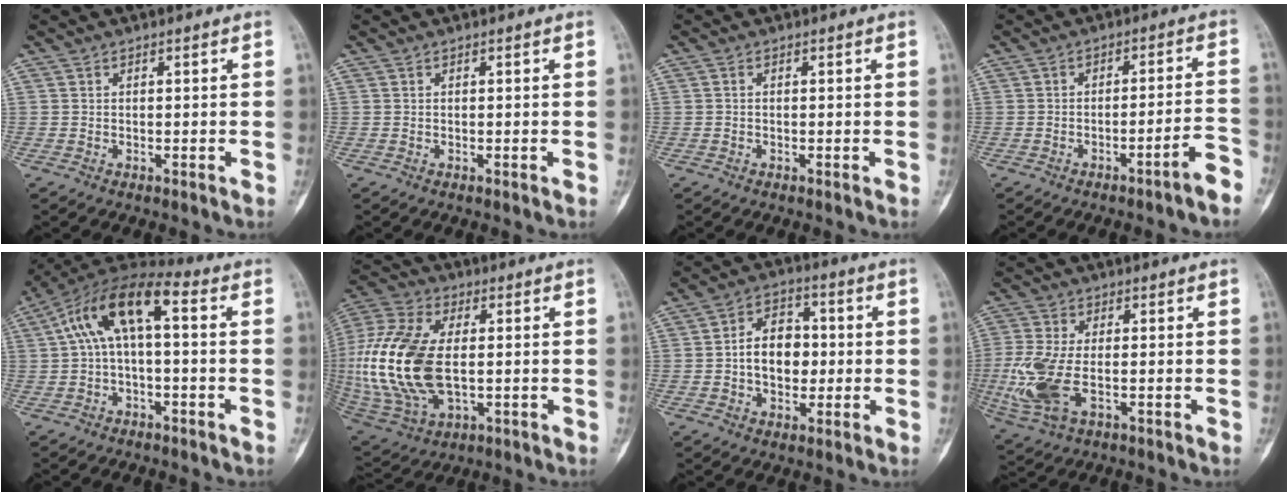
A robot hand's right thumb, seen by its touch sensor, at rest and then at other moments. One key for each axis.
{"total": 0.0}
{"total": 0.0}
{"total": 5.8, "fx": -3.9, "fy": 0.2, "fz": 4.3, "tx": -0.064, "ty": 0.038, "tz": -0.052}
{"total": 12.4, "fx": 1.4, "fy": 5.0, "fz": 11.3, "tx": -0.216, "ty": 0.053, "tz": 0.016}
{"total": 23.4, "fx": -0.8, "fy": 13.1, "fz": 19.4, "tx": -0.433, "ty": -0.007, "tz": -0.003}
{"total": 9.9, "fx": -0.5, "fy": 7.0, "fz": 7.0, "tx": -0.083, "ty": 0.021, "tz": -0.016}
{"total": 11.8, "fx": -2.5, "fy": 6.1, "fz": 9.8, "tx": -0.242, "ty": -0.007, "tz": -0.043}